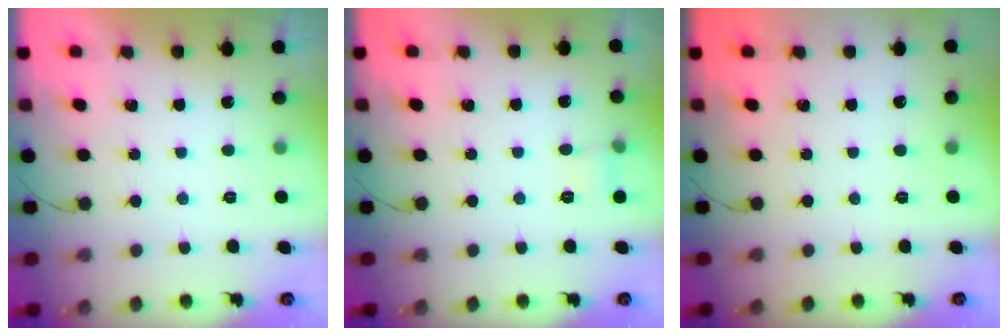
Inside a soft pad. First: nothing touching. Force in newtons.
{"total": 4.5, "press": 4.3, "slide": 1.2}
{"total": 0.0}